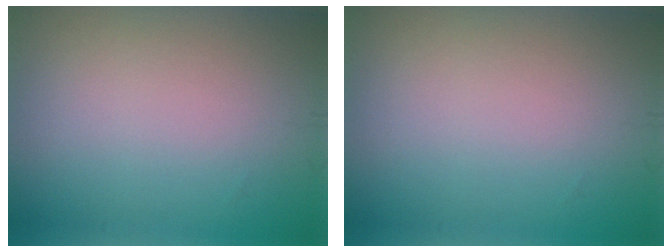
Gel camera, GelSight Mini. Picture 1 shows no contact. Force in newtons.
{"total": 0.0}